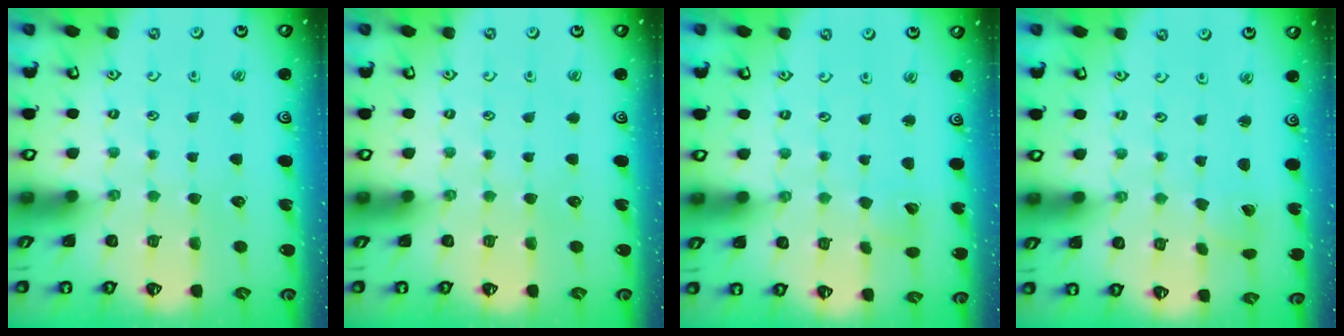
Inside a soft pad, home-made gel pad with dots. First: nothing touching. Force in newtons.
{"total": 0.0}
{"total": 2.7, "press": 2.7, "slide": 0.3}
{"total": 1.5, "press": 1.5, "slide": 0.2}